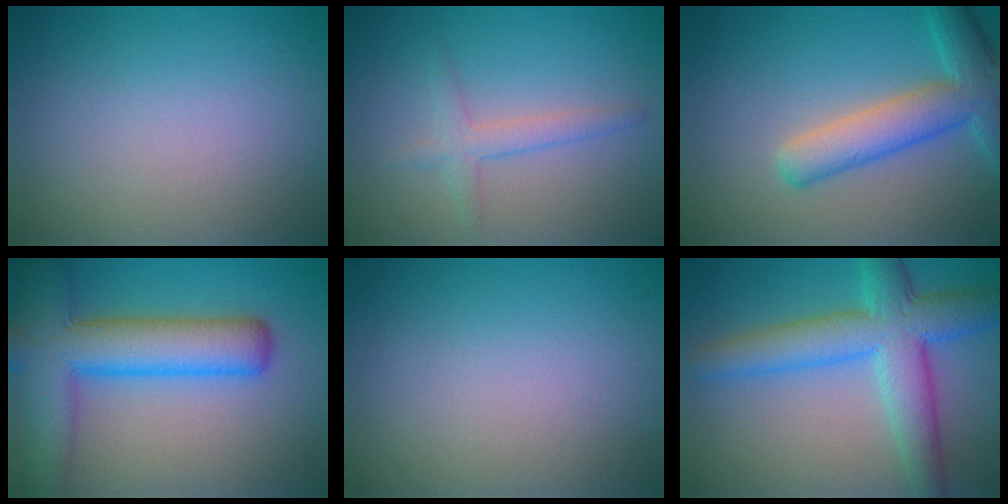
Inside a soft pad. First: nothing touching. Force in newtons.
{"total": 2.0, "press": 2.0, "slide": 0.1}
{"total": 5.9, "press": 5.9, "slide": 0.4}
{"total": 9.3, "press": 9.3, "slide": 0.5}
{"total": 0.0}
{"total": 7.5, "press": 7.5, "slide": 0.2}